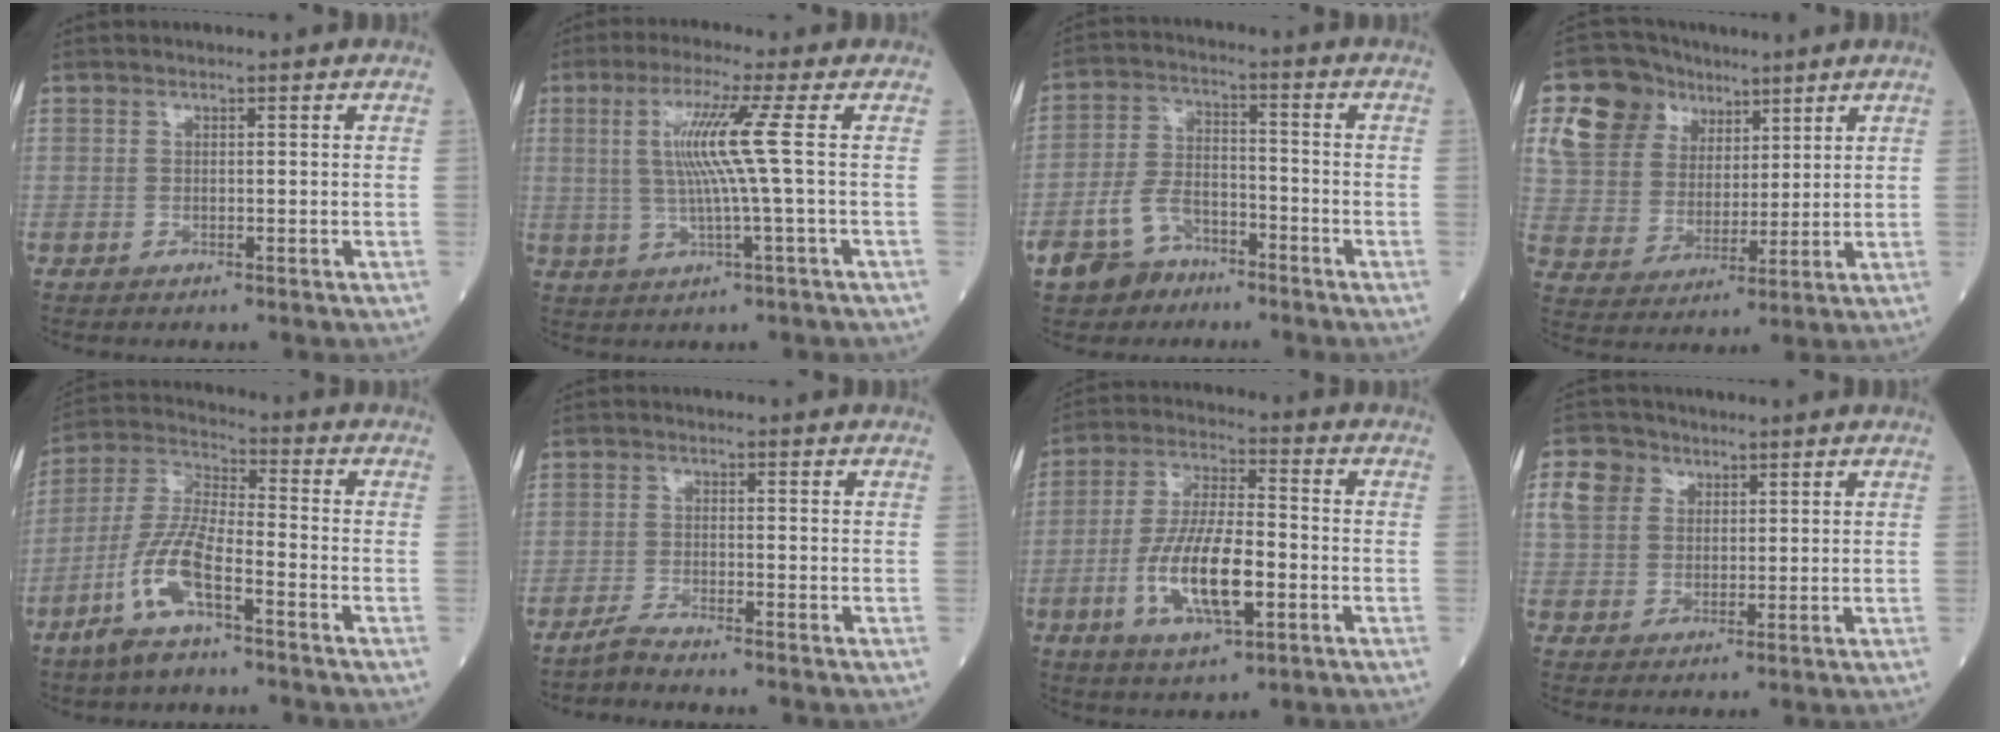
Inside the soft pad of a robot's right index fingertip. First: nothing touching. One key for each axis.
{"total": 7.6, "fx": 1.0, "fy": -1.7, "fz": 7.3, "tx": -0.148, "ty": 0.004, "tz": 0.028}
{"total": 8.8, "fx": -5.7, "fy": 5.4, "fz": 4.0, "tx": -0.096, "ty": 0.005, "tz": -0.101}
{"total": 12.3, "fx": 6.6, "fy": 9.6, "fz": 4.0, "tx": -0.098, "ty": 0.043, "tz": 0.132}
{"total": 10.1, "fx": -5.4, "fy": 2.2, "fz": 8.3, "tx": -0.187, "ty": -0.004, "tz": -0.108}
{"total": 2.3, "fx": -2.2, "fy": -0.7, "fz": 0.5, "tx": -0.022, "ty": -0.010, "tz": -0.044}
{"total": 12.8, "fx": -3.6, "fy": 3.8, "fz": 11.7, "tx": -0.233, "ty": -0.003, "tz": -0.064}
{"total": 5.7, "fx": 2.5, "fy": 4.7, "fz": 2.1, "tx": -0.056, "ty": 0.022, "tz": 0.054}